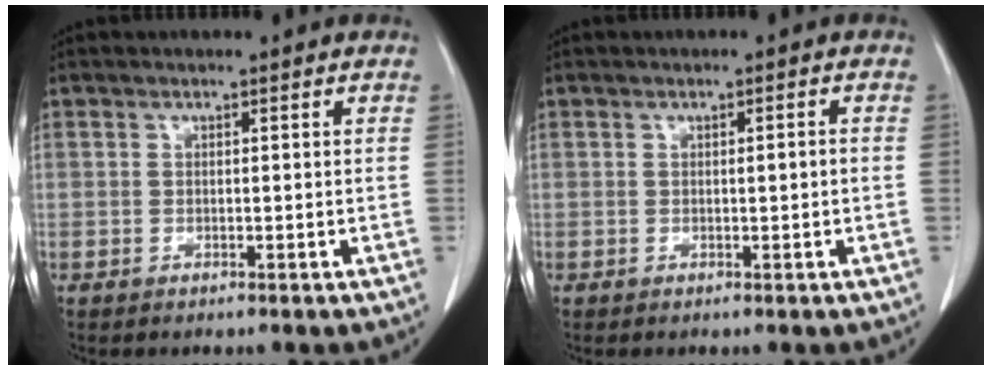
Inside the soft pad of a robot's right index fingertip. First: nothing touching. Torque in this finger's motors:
{"motor_torque": [0.23, -0.22, 0.12, 0.03]}